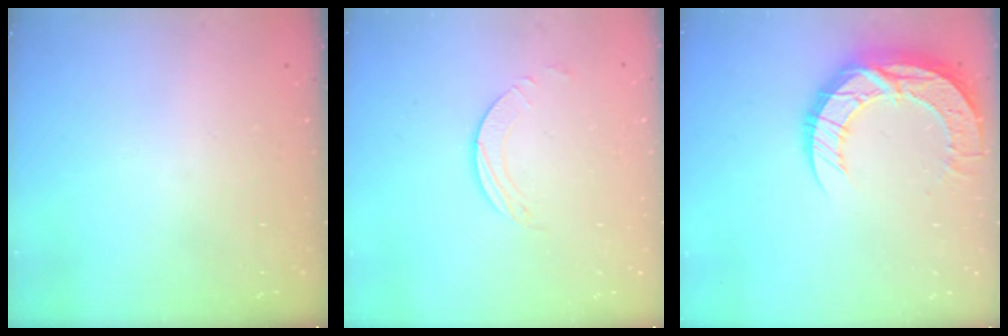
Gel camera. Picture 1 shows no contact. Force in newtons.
{"total": 2.0, "press": 1.9, "slide": 0.3}
{"total": 15.6, "press": 15.6, "slide": 1.1}